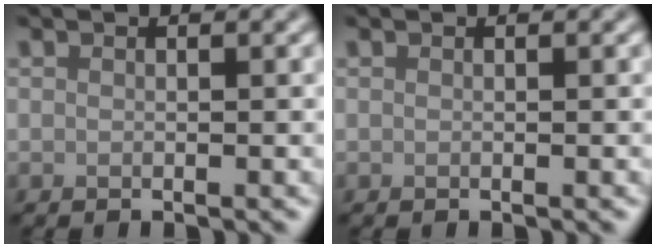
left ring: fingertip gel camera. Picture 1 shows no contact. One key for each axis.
{"total": 0.0}